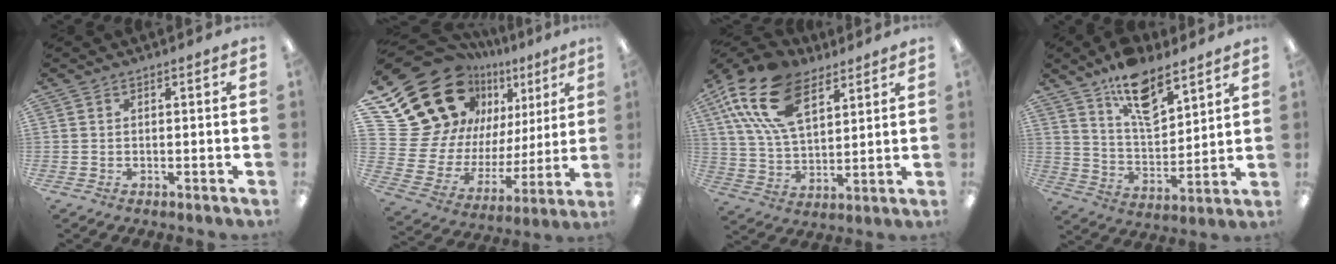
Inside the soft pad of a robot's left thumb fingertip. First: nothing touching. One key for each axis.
{"total": 25.0, "fx": 13.3, "fy": 18.3, "fz": 10.6, "tx": -0.193, "ty": -0.108, "tz": 0.284}
{"total": 18.8, "fx": 10.1, "fy": 10.2, "fz": 12.2, "tx": -0.269, "ty": -0.030, "tz": 0.180}
{"total": 13.6, "fx": 9.6, "fy": 5.7, "fz": 7.7, "tx": -0.129, "ty": -0.053, "tz": 0.170}